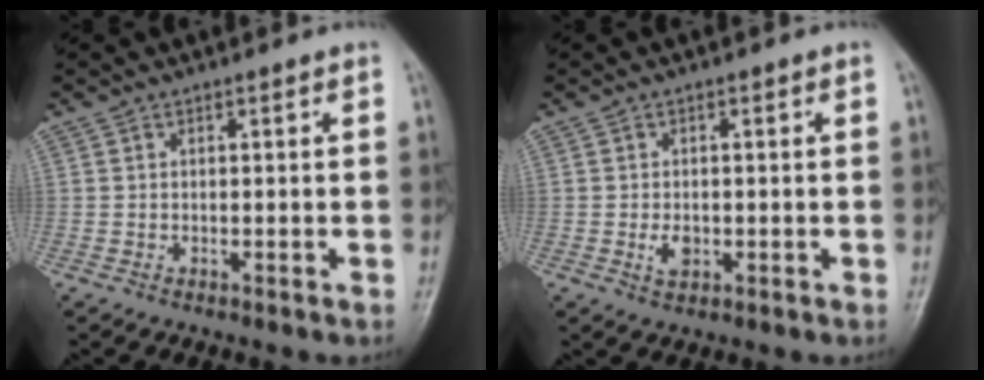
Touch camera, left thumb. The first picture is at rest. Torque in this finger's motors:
{"motor_torque": [0.31, 0.30, 0.31, 0.08, 0.00]}